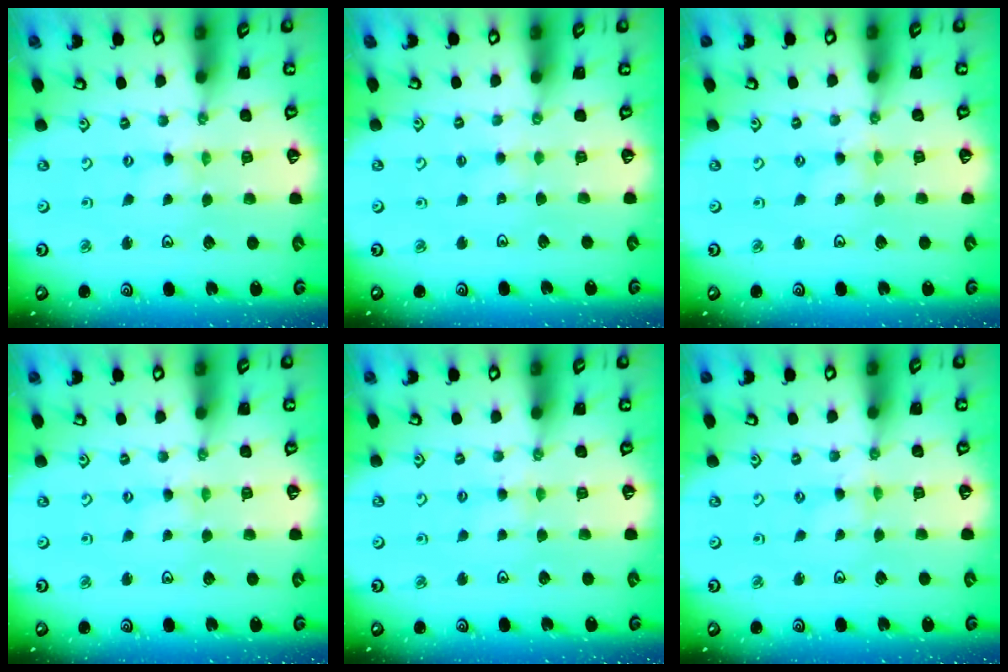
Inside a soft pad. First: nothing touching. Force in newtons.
{"total": 1.6, "press": 1.6, "slide": 0.3}
{"total": 1.1, "press": 1.0, "slide": 0.2}
{"total": 1.1, "press": 1.1, "slide": 0.2}
{"total": 2.6, "press": 2.6, "slide": 0.4}
{"total": 0.0}